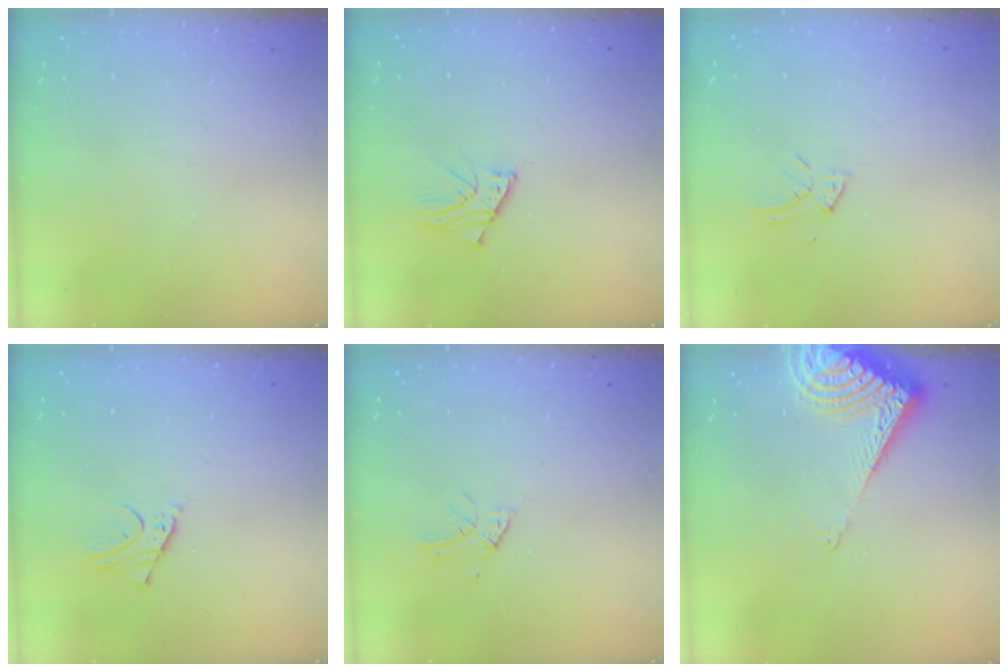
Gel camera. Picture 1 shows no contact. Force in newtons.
{"total": 2.8, "press": 2.7, "slide": 0.3}
{"total": 3.4, "press": 3.4, "slide": 0.3}
{"total": 2.0, "press": 2.0, "slide": 0.1}
{"total": 3.0, "press": 3.0, "slide": 0.3}
{"total": 8.8, "press": 8.7, "slide": 1.6}